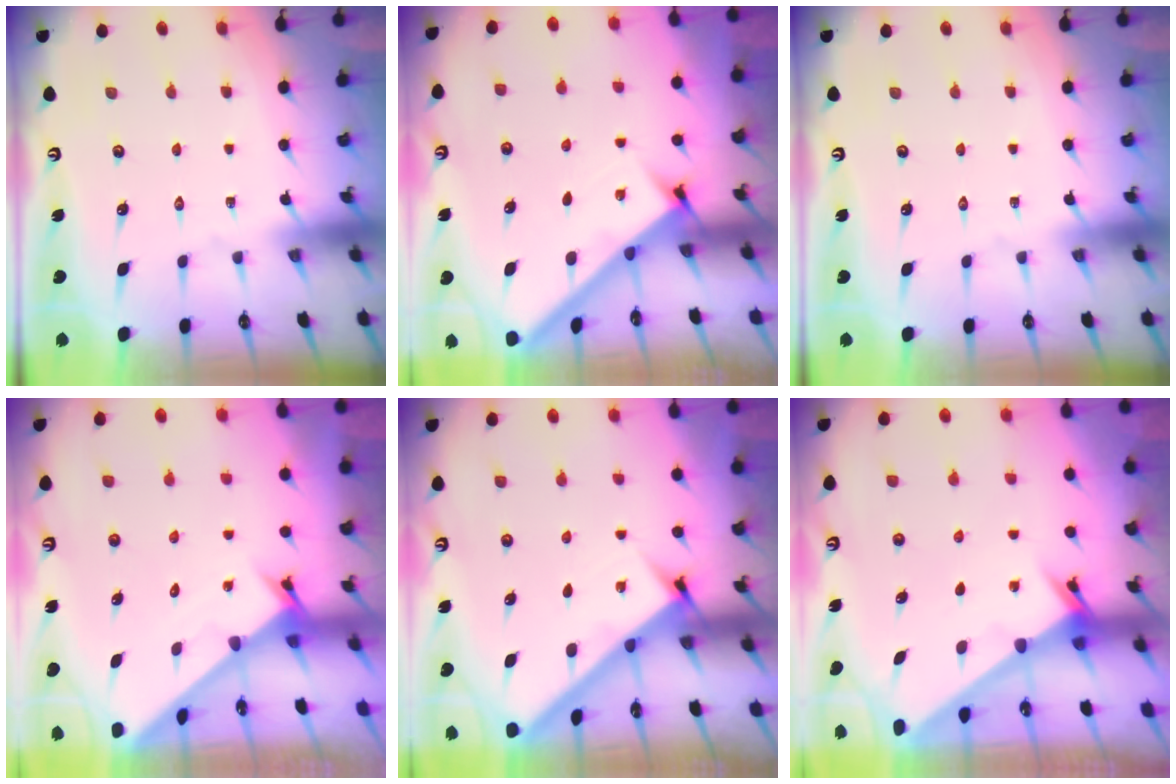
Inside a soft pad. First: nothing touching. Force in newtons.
{"total": 2.8, "press": 2.8, "slide": 0.4}
{"total": 0.0}
{"total": 1.5, "press": 1.5, "slide": 0.1}
{"total": 2.9, "press": 2.9, "slide": 0.0}
{"total": 2.2, "press": 2.2, "slide": 0.2}